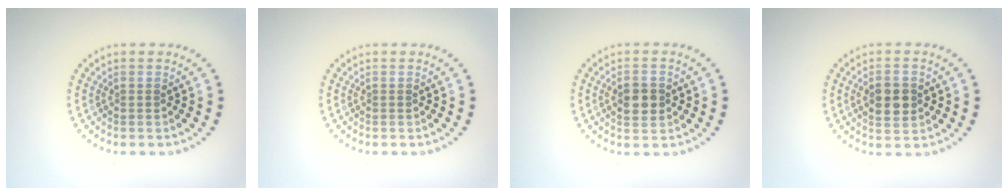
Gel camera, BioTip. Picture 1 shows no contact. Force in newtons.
{"total": 0.0}
{"total": 3.1, "press": 3.1, "slide": 0.1}
{"total": 3.3, "press": 3.3, "slide": 0.1}